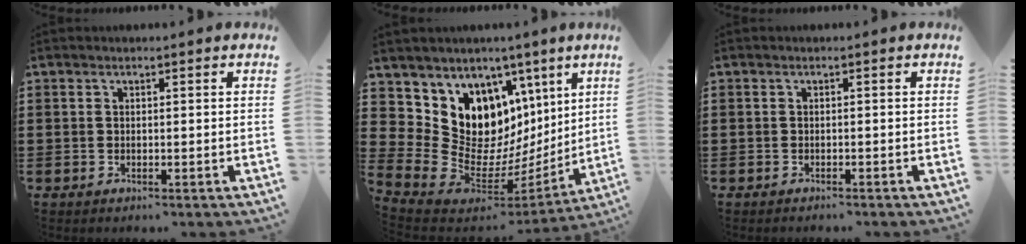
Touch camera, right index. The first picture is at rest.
{"total": 13.2, "force": [3.9, 11.0, 6.1], "torque": [-0.143, -0.057, 0.086]}
{"total": 0.6, "force": [-0.6, 0.0, 0.1], "torque": [-0.003, -0.002, -0.012]}